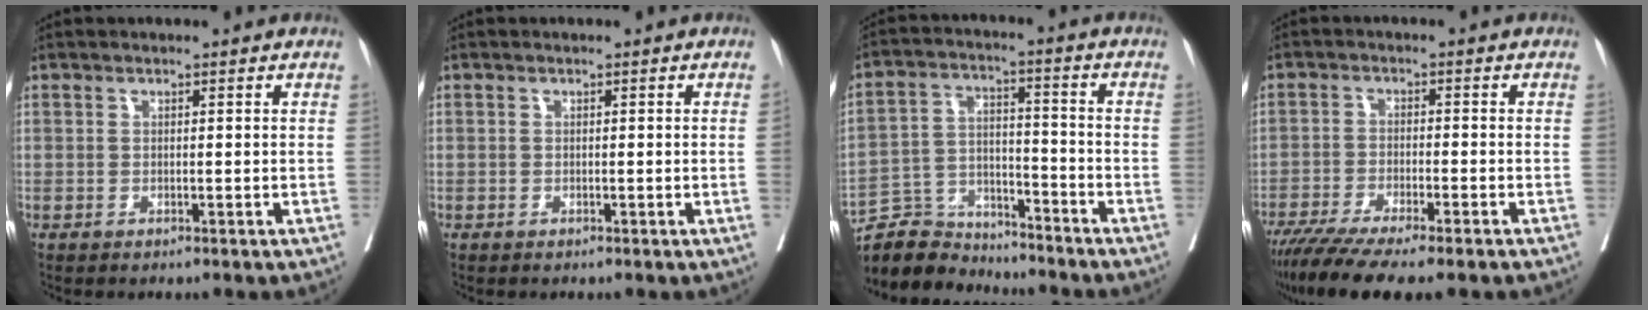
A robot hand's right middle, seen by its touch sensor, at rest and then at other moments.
{"total": 0.0}
{"total": 9.6, "force": [-9.2, 2.8, 0.0], "torque": [-0.003, 0.025, -0.168]}
{"total": 10.5, "force": [-8.3, 0.8, 6.4], "torque": [-0.097, -0.022, -0.133]}